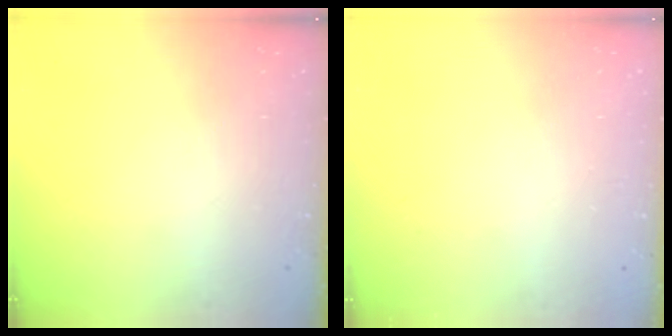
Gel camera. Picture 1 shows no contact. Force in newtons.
{"total": 2.7, "press": 2.7, "slide": 0.2}